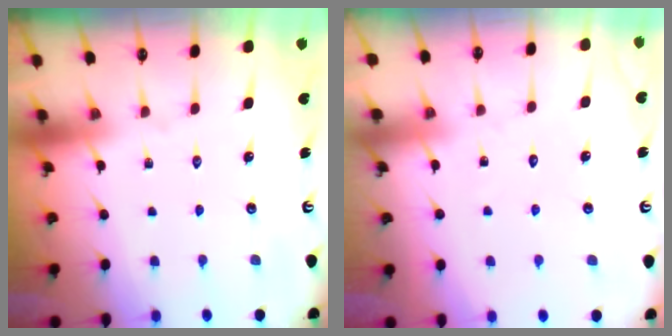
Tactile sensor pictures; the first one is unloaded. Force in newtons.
{"total": 4.3, "press": 4.3, "slide": 0.3}